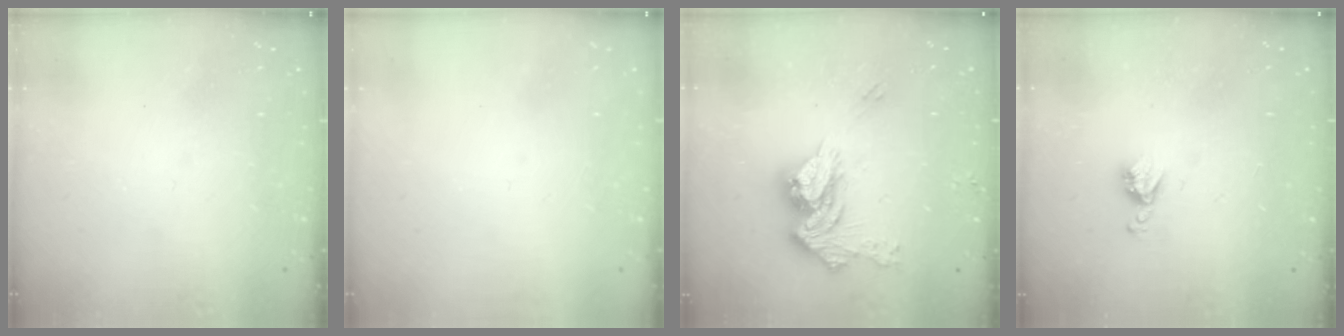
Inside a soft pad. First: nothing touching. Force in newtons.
{"total": 0.0}
{"total": 14.1, "press": 14.1, "slide": 0.2}
{"total": 5.8, "press": 5.7, "slide": 0.7}